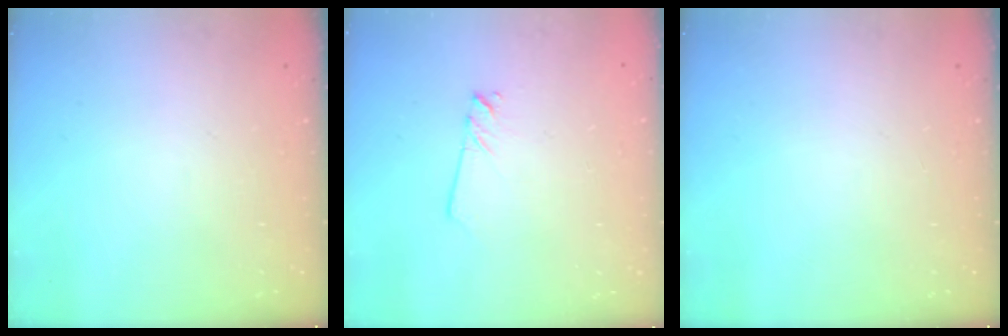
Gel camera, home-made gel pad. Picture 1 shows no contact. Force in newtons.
{"total": 2.0, "press": 2.0, "slide": 0.2}
{"total": 0.0}